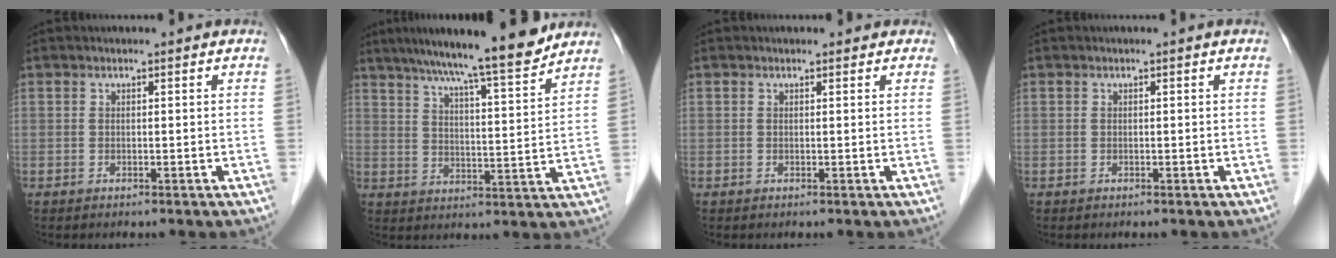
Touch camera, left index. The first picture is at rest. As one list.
[{"total": 14.0, "force": [12.2, 0.0, 7.0], "torque": [-0.107, 0.000, 0.178]}, {"total": 1.9, "force": [1.6, 1.0, 0.4], "torque": [-0.003, 0.008, 0.010]}, {"total": 0.0}]